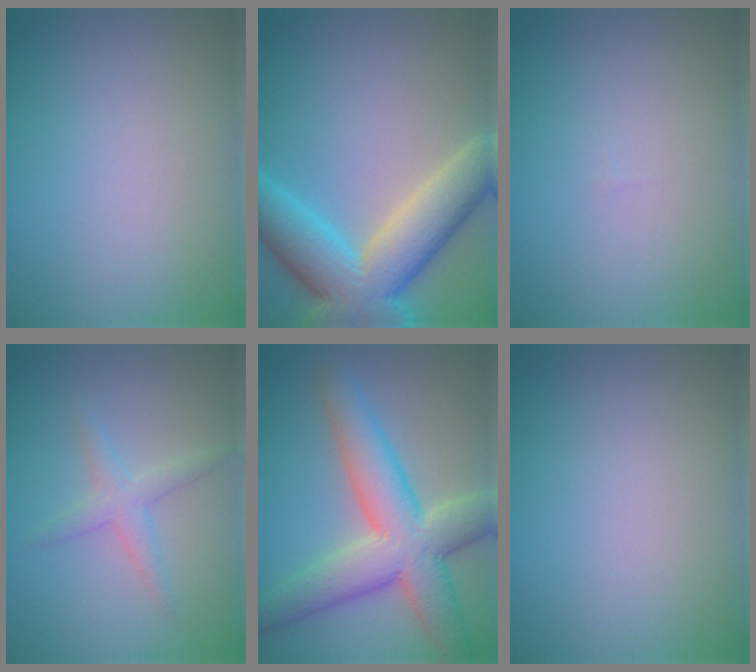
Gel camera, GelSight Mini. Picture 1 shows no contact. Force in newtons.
{"total": 9.8, "press": 9.8, "slide": 0.6}
{"total": 0.0}
{"total": 2.1, "press": 2.1, "slide": 0.0}
{"total": 8.7, "press": 8.7, "slide": 0.5}
{"total": 0.0}